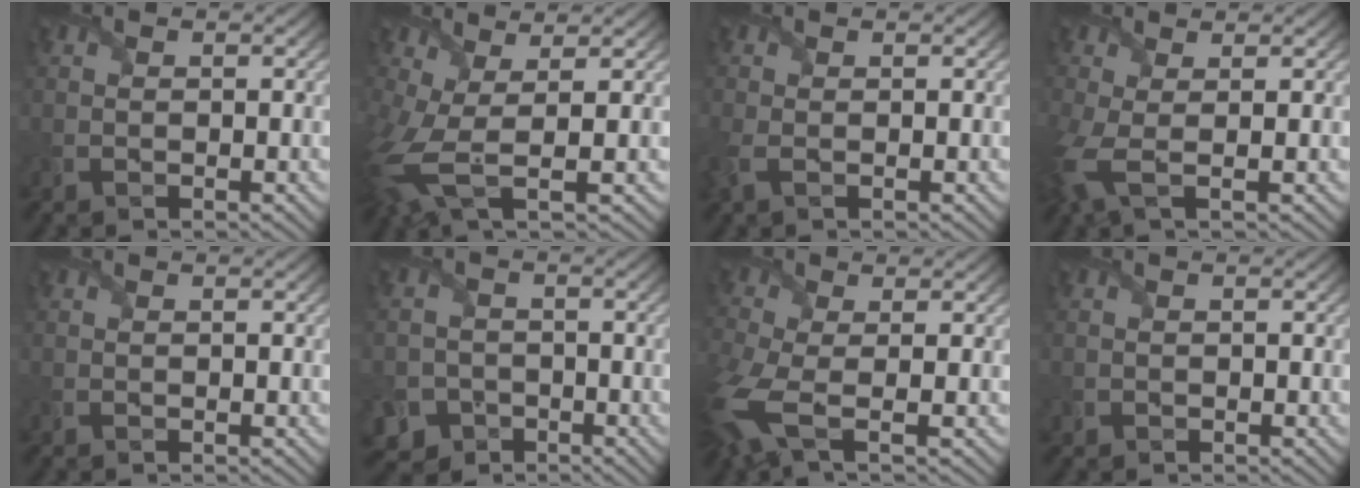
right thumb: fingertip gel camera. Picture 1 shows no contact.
{"total": 7.4, "force": [-0.1, 3.0, 6.7], "torque": [-0.183, -0.019, -0.004]}
{"total": 2.4, "force": [-0.7, 1.3, 1.9], "torque": [-0.063, -0.007, -0.019]}
{"total": 3.7, "force": [0.0, 1.3, 3.5], "torque": [-0.098, -0.005, -0.005]}
{"total": 0.0}
{"total": 5.6, "force": [-3.1, 4.6, 0.4], "torque": [-0.002, -0.013, -0.070]}
{"total": 8.0, "force": [-2.4, 3.8, 6.7], "torque": [-0.197, -0.023, -0.052]}
{"total": 0.6, "force": [-0.3, 0.6, 0.0], "torque": [0.002, -0.005, -0.008]}